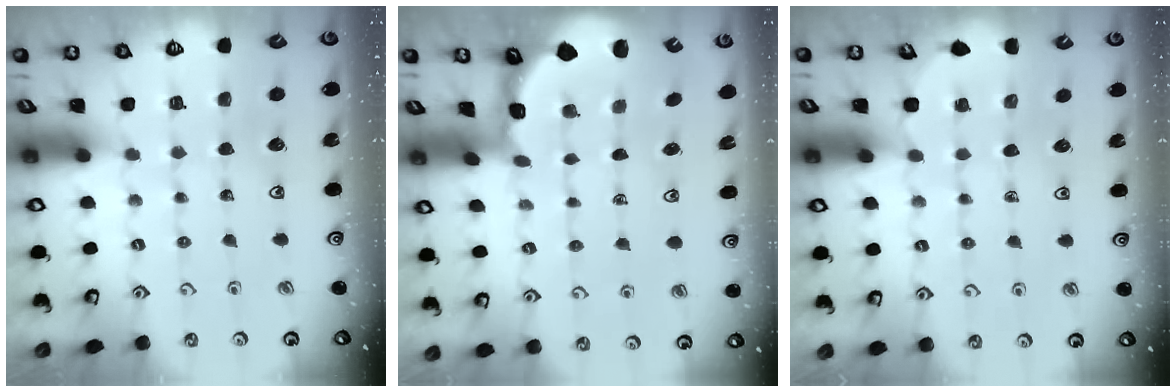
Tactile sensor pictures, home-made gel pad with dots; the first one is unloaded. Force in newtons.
{"total": 1.2, "press": 1.1, "slide": 0.4}
{"total": 2.6, "press": 2.4, "slide": 1.0}